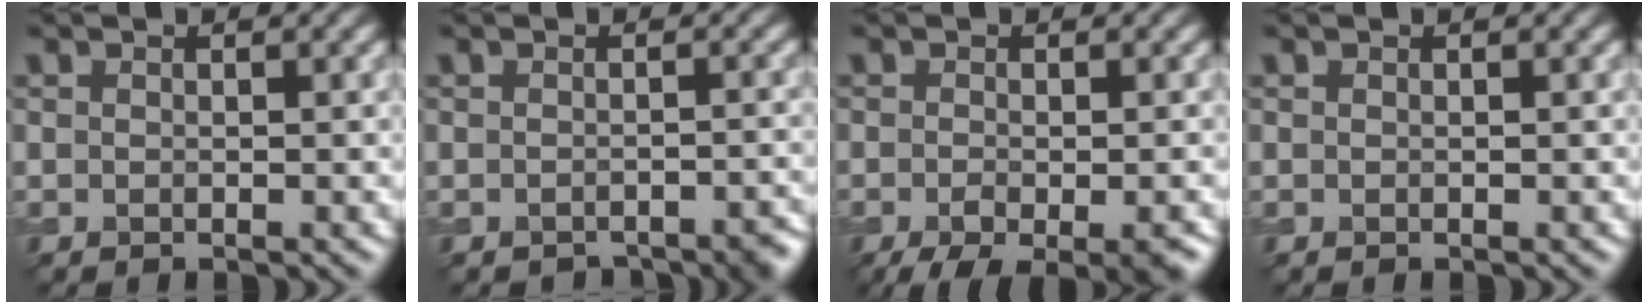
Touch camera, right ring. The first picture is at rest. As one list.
[{"total": 2.5, "force": [-2.3, 0.7, 0.8], "torque": [-0.005, 0.000, -0.025]}, {"total": 6.1, "force": [-3.6, 2.0, 4.5], "torque": [-0.069, -0.013, -0.052]}, {"total": 0.0}]